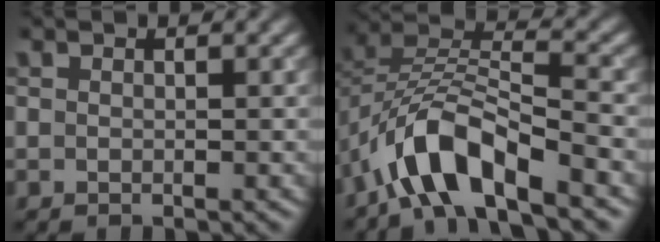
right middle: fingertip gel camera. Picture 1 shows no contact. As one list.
[{"total": 7.6, "force": [-5.0, 2.7, 5.0], "torque": [-0.086, 0.007, -0.098]}]